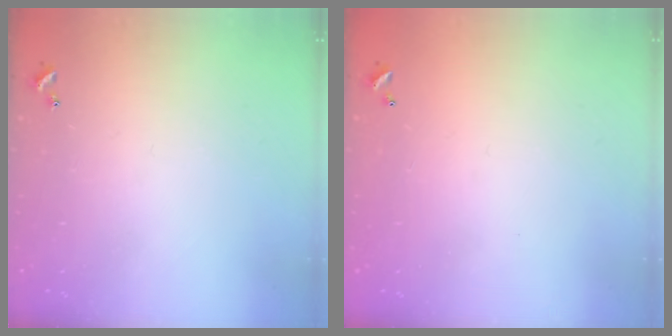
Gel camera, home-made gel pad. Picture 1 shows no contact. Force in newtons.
{"total": 2.9, "press": 2.9, "slide": 0.1}